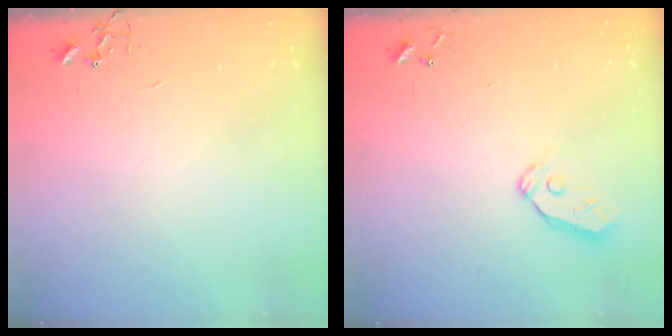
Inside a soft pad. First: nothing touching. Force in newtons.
{"total": 4.4, "press": 4.4, "slide": 0.5}